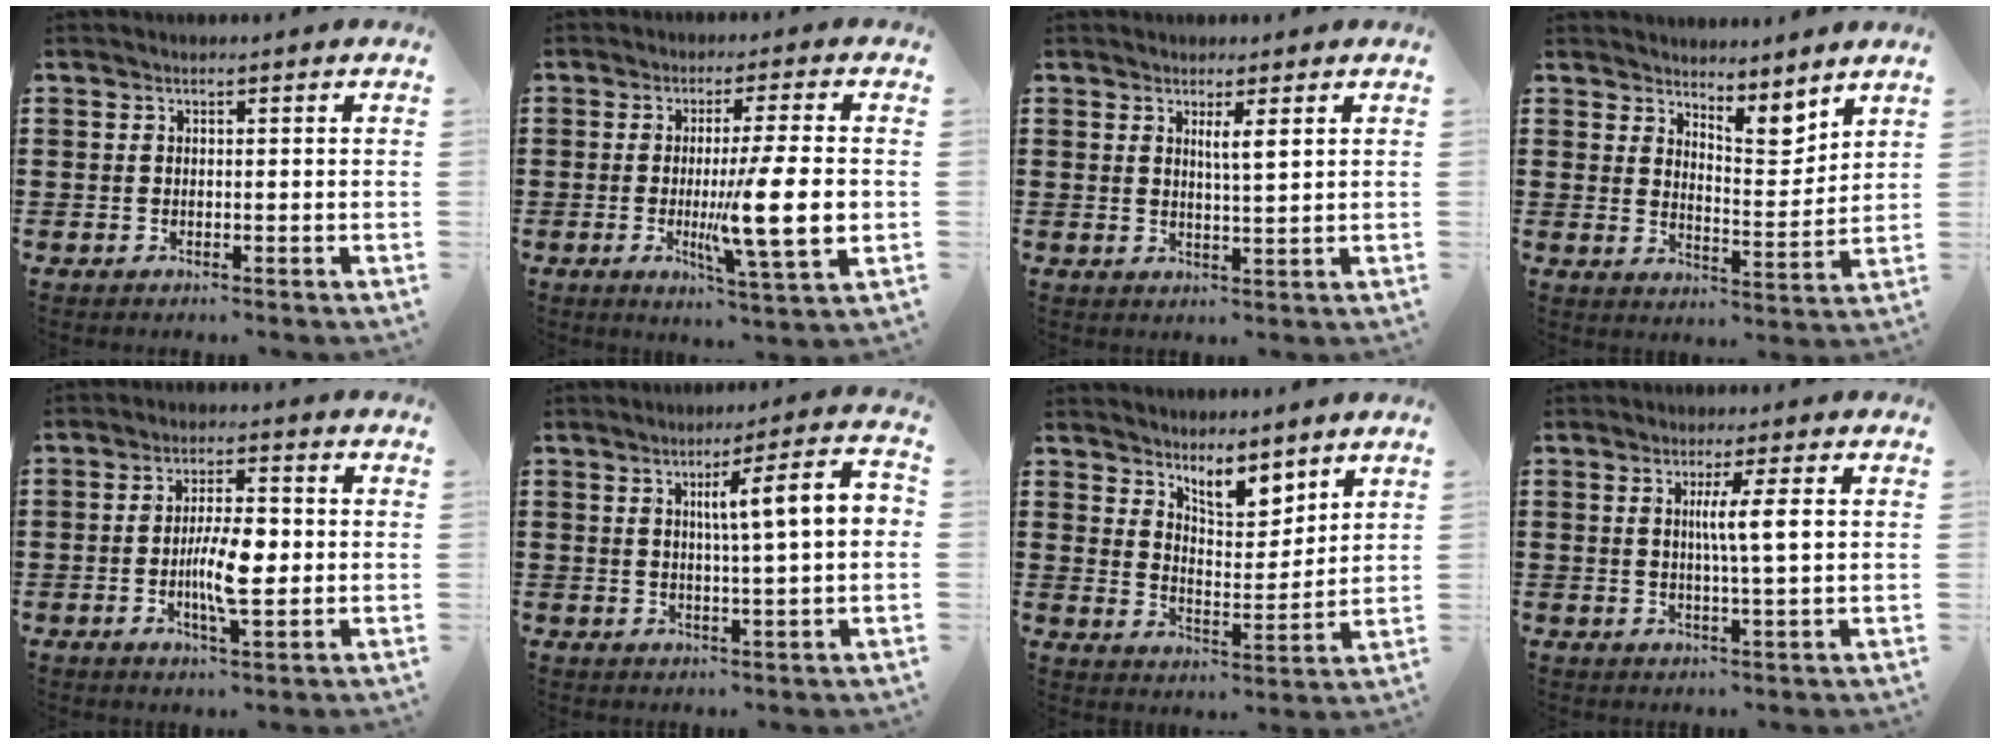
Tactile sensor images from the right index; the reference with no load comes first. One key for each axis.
{"total": 12.0, "fx": -1.1, "fy": 1.6, "fz": 11.8, "tx": -0.196, "ty": -0.018, "tz": -0.021}
{"total": 2.4, "fx": 1.2, "fy": 0.0, "fz": 2.0, "tx": -0.043, "ty": -0.002, "tz": 0.019}
{"total": 5.8, "fx": 5.1, "fy": 1.4, "fz": 2.3, "tx": -0.034, "ty": -0.027, "tz": 0.088}
{"total": 7.8, "fx": -0.9, "fy": 2.4, "fz": 7.4, "tx": -0.141, "ty": 0.000, "tz": -0.019}
{"total": 8.0, "fx": 1.4, "fy": 0.4, "fz": 7.9, "tx": -0.132, "ty": -0.007, "tz": 0.011}
{"total": 6.6, "fx": 5.7, "fy": 1.9, "fz": 2.7, "tx": -0.046, "ty": -0.027, "tz": 0.100}
{"total": 5.3, "fx": 1.0, "fy": 0.0, "fz": 5.2, "tx": -0.099, "ty": -0.002, "tz": 0.011}